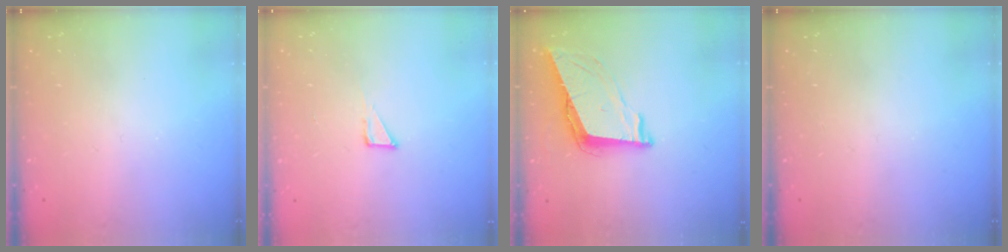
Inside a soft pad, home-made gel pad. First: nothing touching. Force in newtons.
{"total": 2.8, "press": 2.8, "slide": 0.2}
{"total": 9.3, "press": 8.8, "slide": 3.2}
{"total": 0.0}